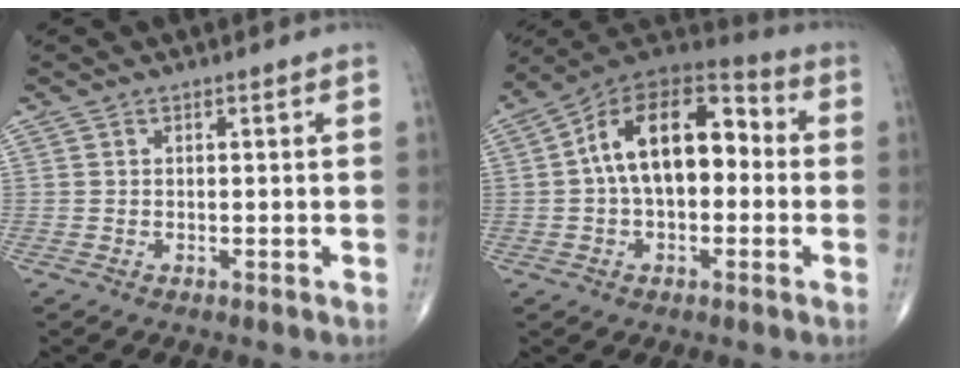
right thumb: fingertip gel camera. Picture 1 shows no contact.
{"total": 17.5, "force": [0.9, 10.2, 14.3], "torque": [-0.211, 0.050, 0.003]}